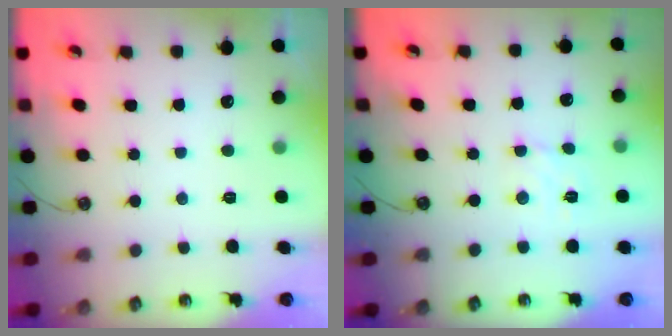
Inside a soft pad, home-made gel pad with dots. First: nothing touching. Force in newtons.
{"total": 2.9, "press": 2.8, "slide": 0.5}